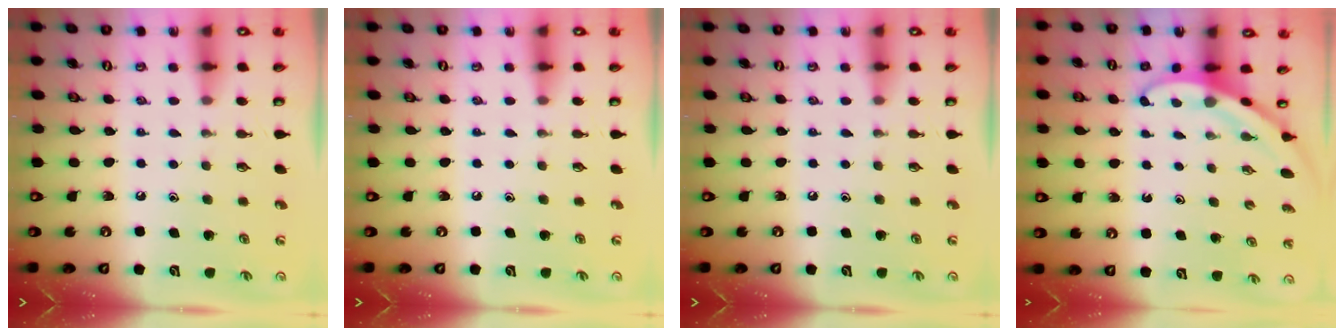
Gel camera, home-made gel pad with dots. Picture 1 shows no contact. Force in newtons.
{"total": 0.0}
{"total": 0.0}
{"total": 3.5, "press": 3.5, "slide": 0.1}